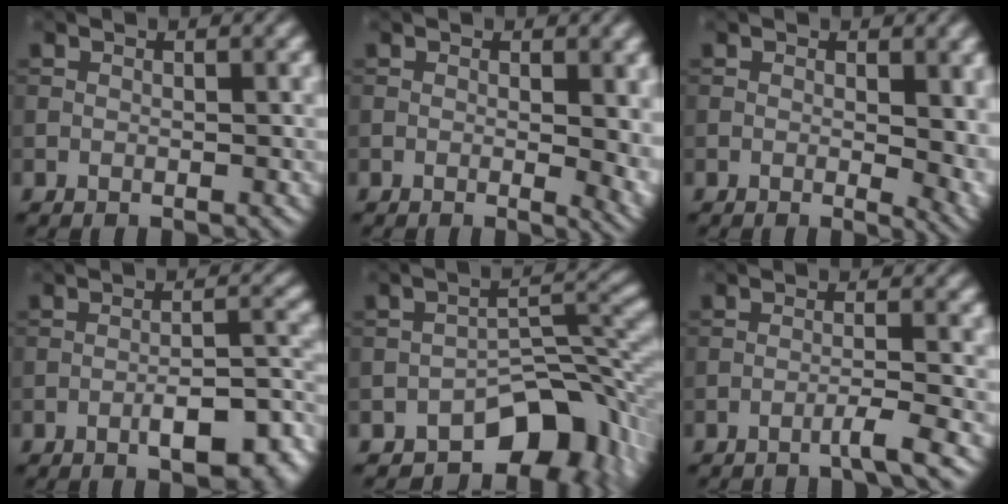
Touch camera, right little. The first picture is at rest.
{"total": 5.1, "force": [-0.1, 2.3, 4.5], "torque": [-0.040, -0.010, 0.001]}
{"total": 5.5, "force": [0.1, 2.6, 4.8], "torque": [-0.047, -0.009, 0.003]}
{"total": 7.2, "force": [-3.9, 2.2, 5.6], "torque": [-0.077, 0.005, -0.054]}
{"total": 9.0, "force": [-5.5, 4.7, 5.4], "torque": [-0.053, 0.000, -0.094]}
{"total": 2.1, "force": [-1.4, 0.0, 1.6], "torque": [-0.016, 0.006, -0.037]}